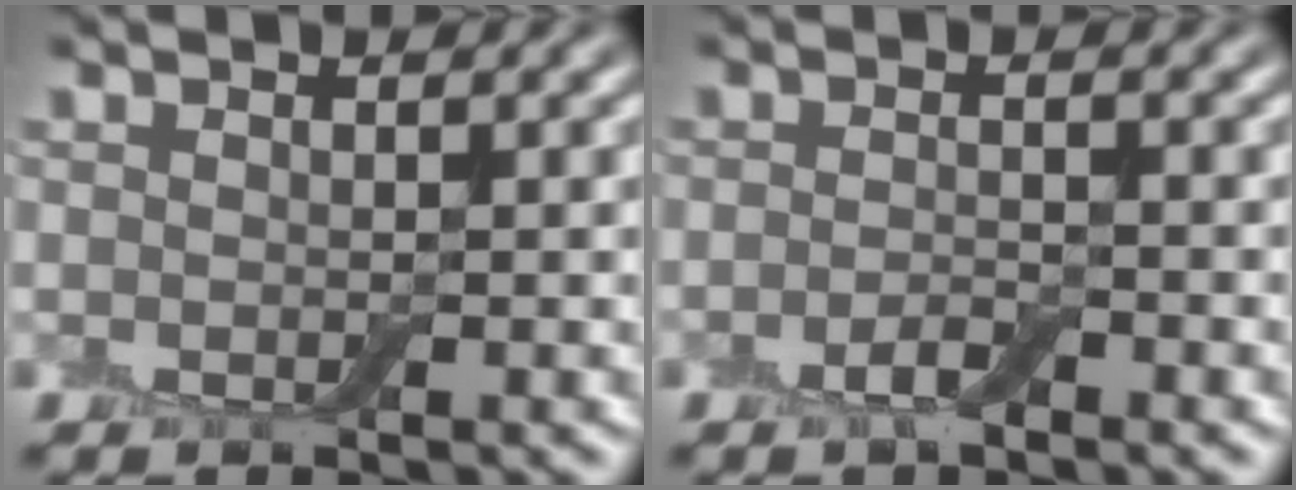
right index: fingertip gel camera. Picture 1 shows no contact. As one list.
[{"total": 1.5, "force": [-1.0, 0.5, 1.1], "torque": [-0.024, 0.000, -0.020]}]